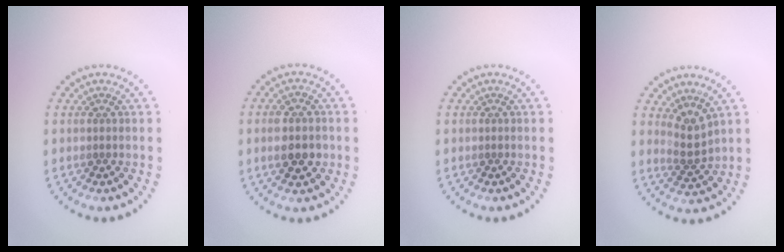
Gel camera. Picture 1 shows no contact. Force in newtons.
{"total": 3.8, "press": 3.7, "slide": 0.3}
{"total": 0.0}
{"total": 2.4, "press": 1.7, "slide": 1.7}